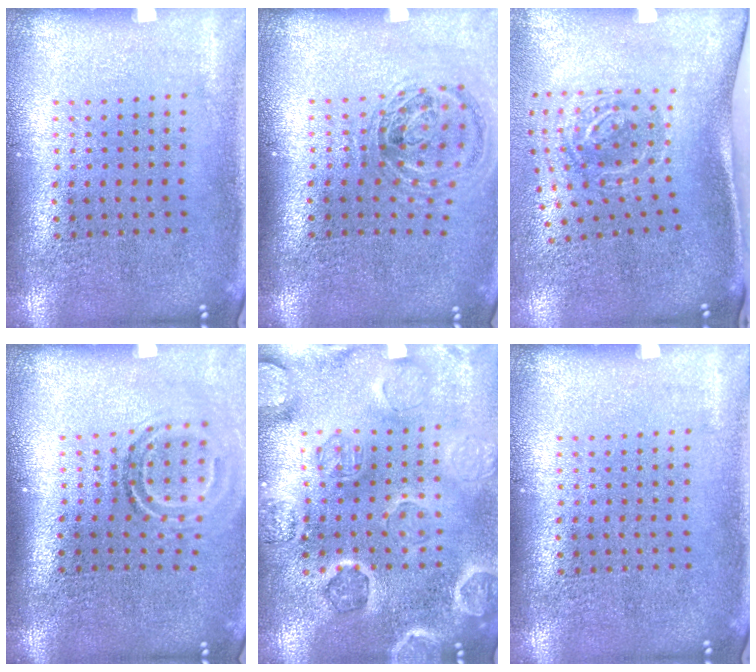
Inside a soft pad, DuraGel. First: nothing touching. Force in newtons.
{"total": 1.2, "press": 1.1, "slide": 0.4}
{"total": 2.0, "press": 1.3, "slide": 1.6}
{"total": 1.8, "press": 1.1, "slide": 1.4}
{"total": 2.4, "press": 2.4, "slide": 0.2}
{"total": 0.0}